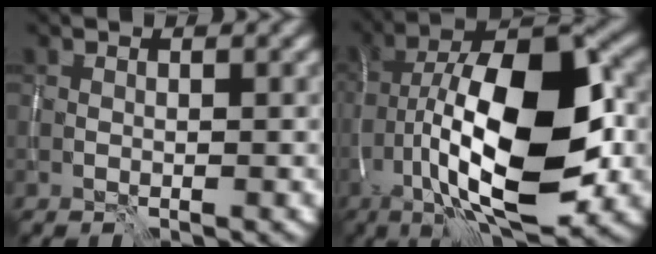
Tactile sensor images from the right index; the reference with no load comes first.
{"total": 14.7, "force": [-3.3, 5.6, 13.2], "torque": [-0.197, 0.028, -0.066]}